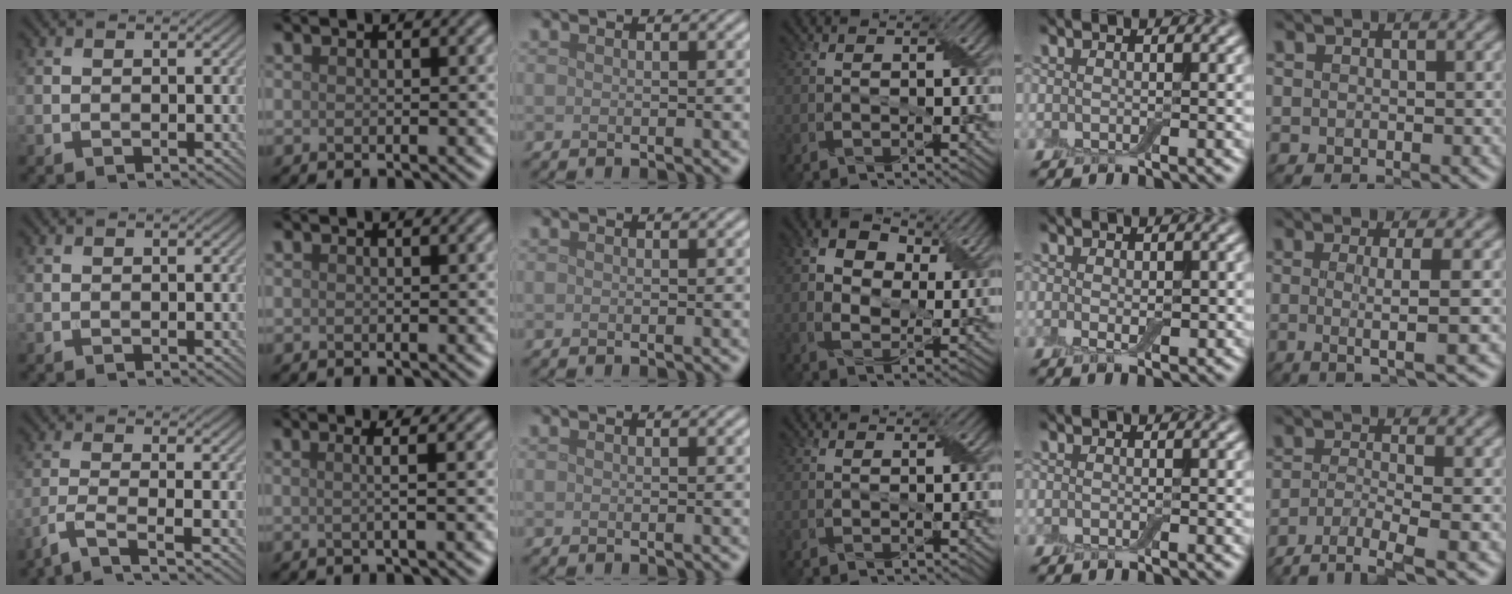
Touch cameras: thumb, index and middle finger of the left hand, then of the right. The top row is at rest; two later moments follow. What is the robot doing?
{"motion": "peel", "object": "bubble wrap"}